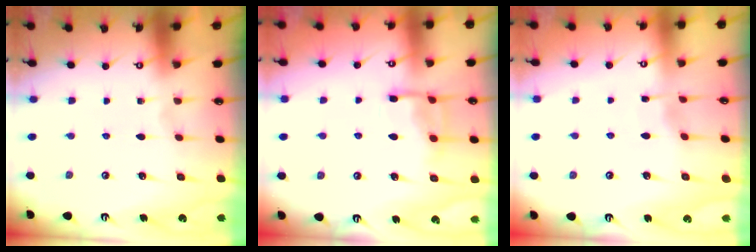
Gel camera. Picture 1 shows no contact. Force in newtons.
{"total": 11.1, "press": 11.1, "slide": 1.1}
{"total": 2.0, "press": 2.0, "slide": 0.3}